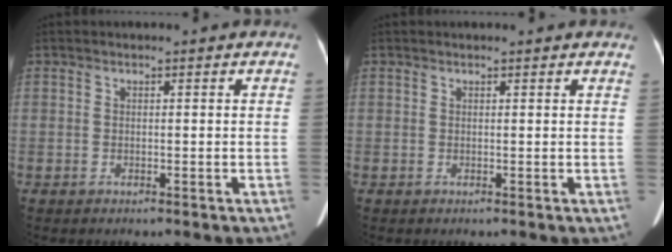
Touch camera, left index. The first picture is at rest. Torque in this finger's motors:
{"motor_torque": [0.06, -0.19, 0.02, 0.01]}